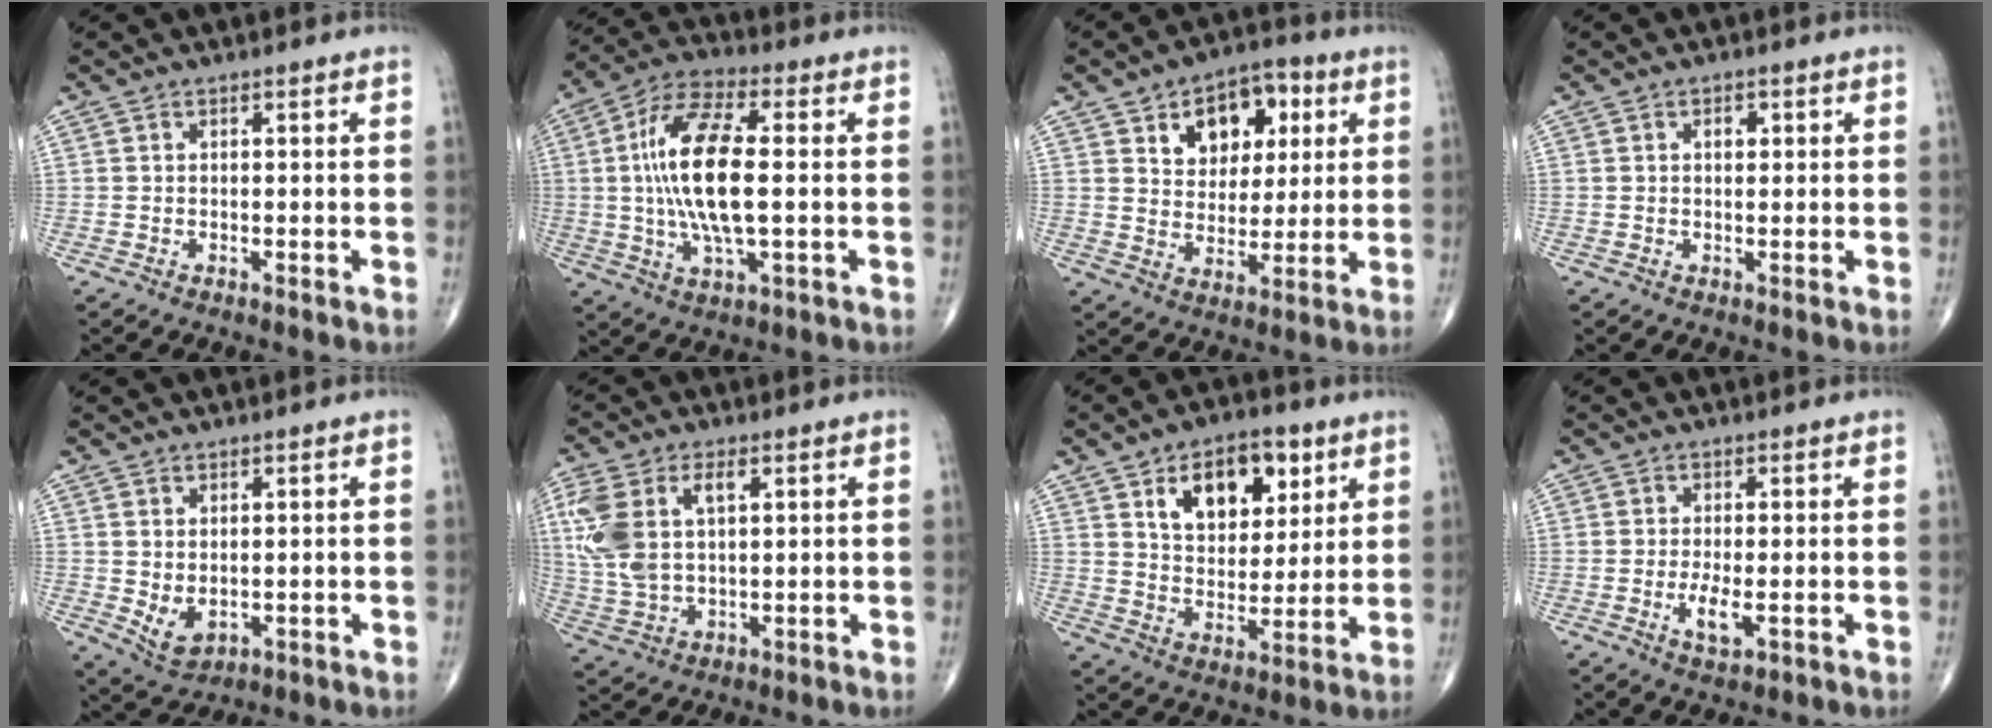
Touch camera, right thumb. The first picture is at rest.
{"total": 16.5, "force": [0.5, 6.0, 15.4], "torque": [-0.311, 0.012, 0.005]}
{"total": 12.9, "force": [5.0, 8.8, 8.0], "torque": [-0.066, -0.008, 0.077]}
{"total": 1.8, "force": [0.6, 1.1, 1.3], "torque": [-0.015, 0.000, 0.007]}
{"total": 4.4, "force": [0.0, 2.8, 3.4], "torque": [-0.056, -0.008, 0.017]}
{"total": 12.9, "force": [3.7, 7.0, 10.1], "torque": [-0.235, 0.004, 0.080]}
{"total": 14.4, "force": [6.5, 8.7, 9.4], "torque": [-0.098, -0.028, 0.109]}
{"total": 3.8, "force": [-0.9, 1.2, 3.5], "torque": [-0.072, -0.009, -0.016]}